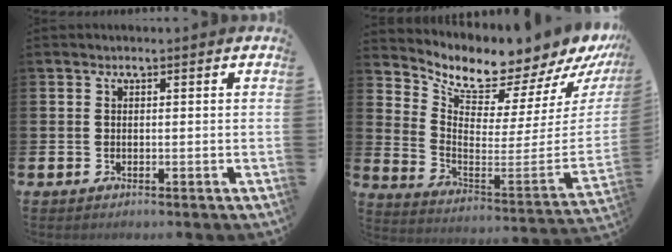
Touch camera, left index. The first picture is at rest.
{"total": 7.6, "force": [7.3, 1.8, 1.3], "torque": [-0.050, -0.091, 0.114]}